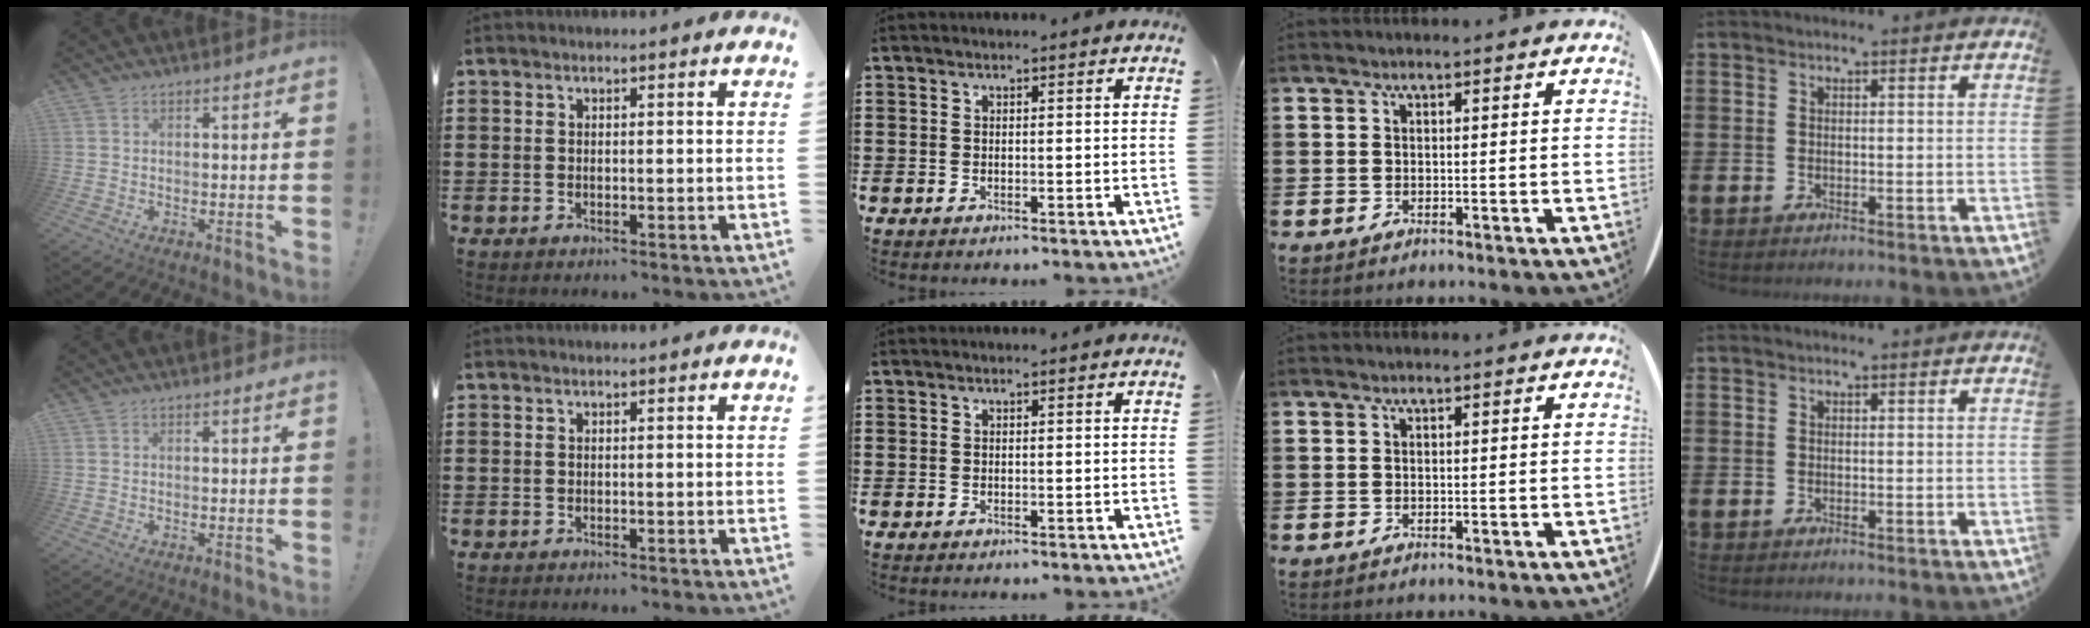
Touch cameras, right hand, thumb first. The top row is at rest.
{}